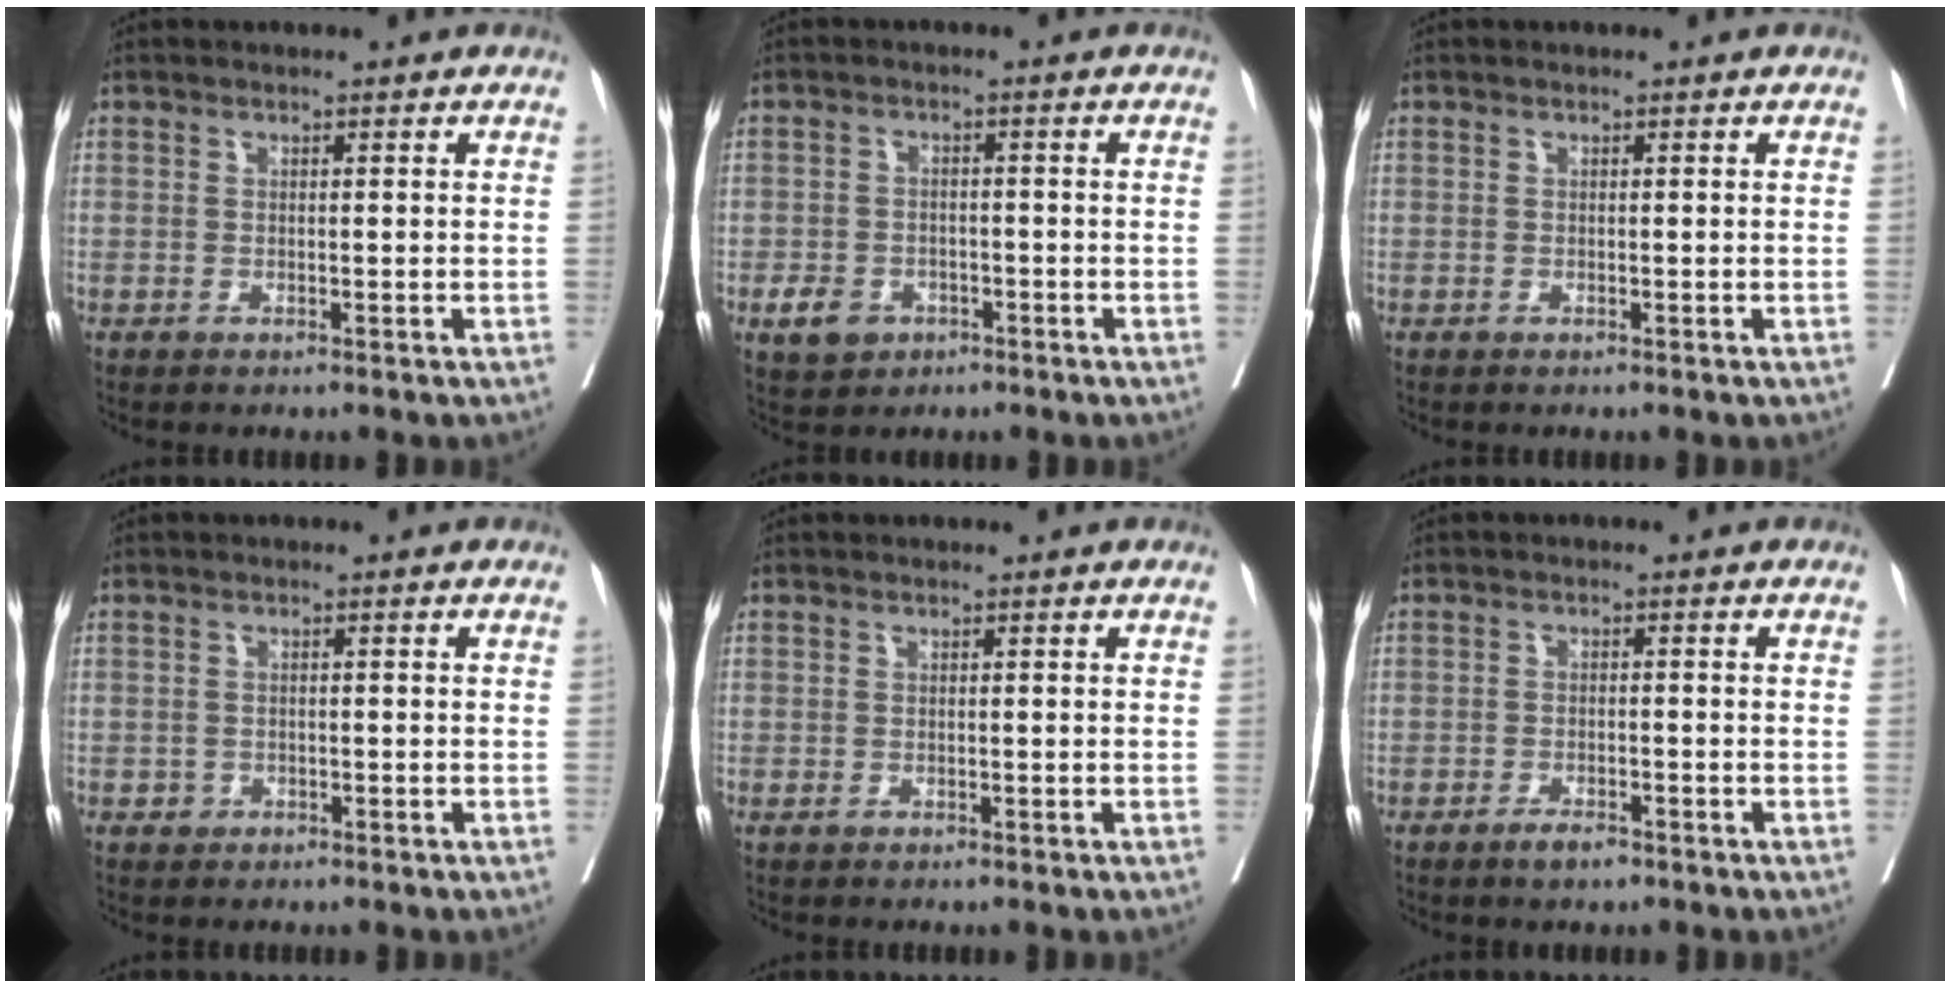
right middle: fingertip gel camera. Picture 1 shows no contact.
{"total": 5.3, "force": [-2.8, 4.1, 1.9], "torque": [-0.029, 0.005, -0.038]}
{"total": 0.0}
{"total": 0.9, "force": [-0.4, 0.8, 0.1], "torque": [0.001, 0.004, -0.007]}
{"total": 0.0}
{"total": 2.3, "force": [-1.7, 0.6, 1.4], "torque": [-0.029, -0.001, -0.027]}